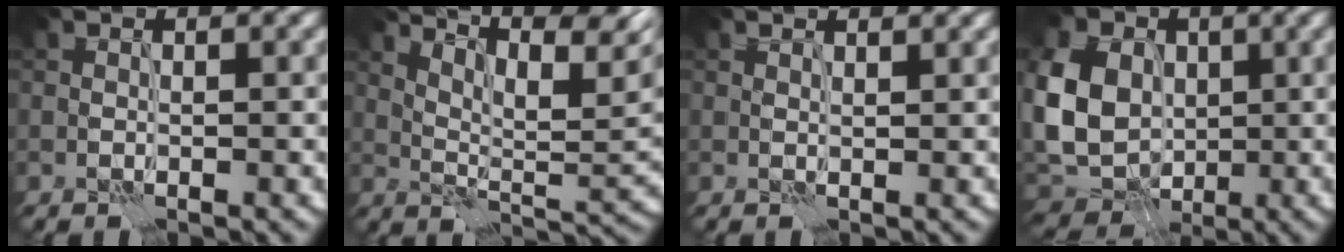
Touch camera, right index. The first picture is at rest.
{"total": 11.4, "force": [6.9, 3.1, 8.6], "torque": [-0.134, 0.018, 0.107]}
{"total": 2.0, "force": [1.5, 0.7, 1.1], "torque": [-0.002, 0.003, 0.003]}
{"total": 11.3, "force": [1.8, 8.9, 6.7], "torque": [-0.160, 0.008, 0.023]}